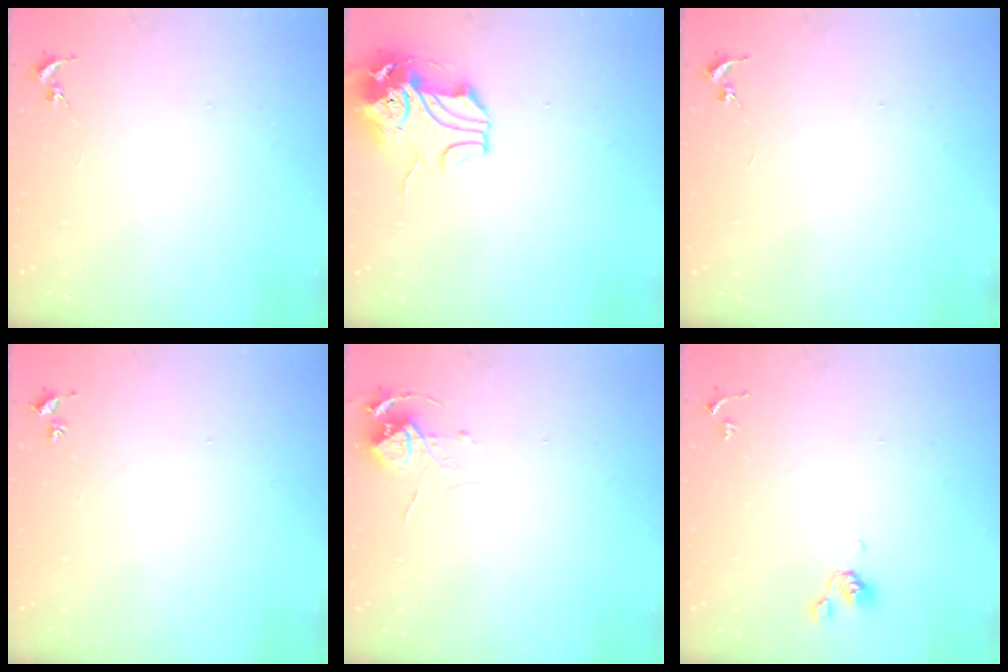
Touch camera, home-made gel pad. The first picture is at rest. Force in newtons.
{"total": 11.3, "press": 11.2, "slide": 2.0}
{"total": 0.0}
{"total": 2.1, "press": 2.1, "slide": 0.2}
{"total": 6.1, "press": 6.1, "slide": 0.4}
{"total": 5.5, "press": 5.4, "slide": 0.9}